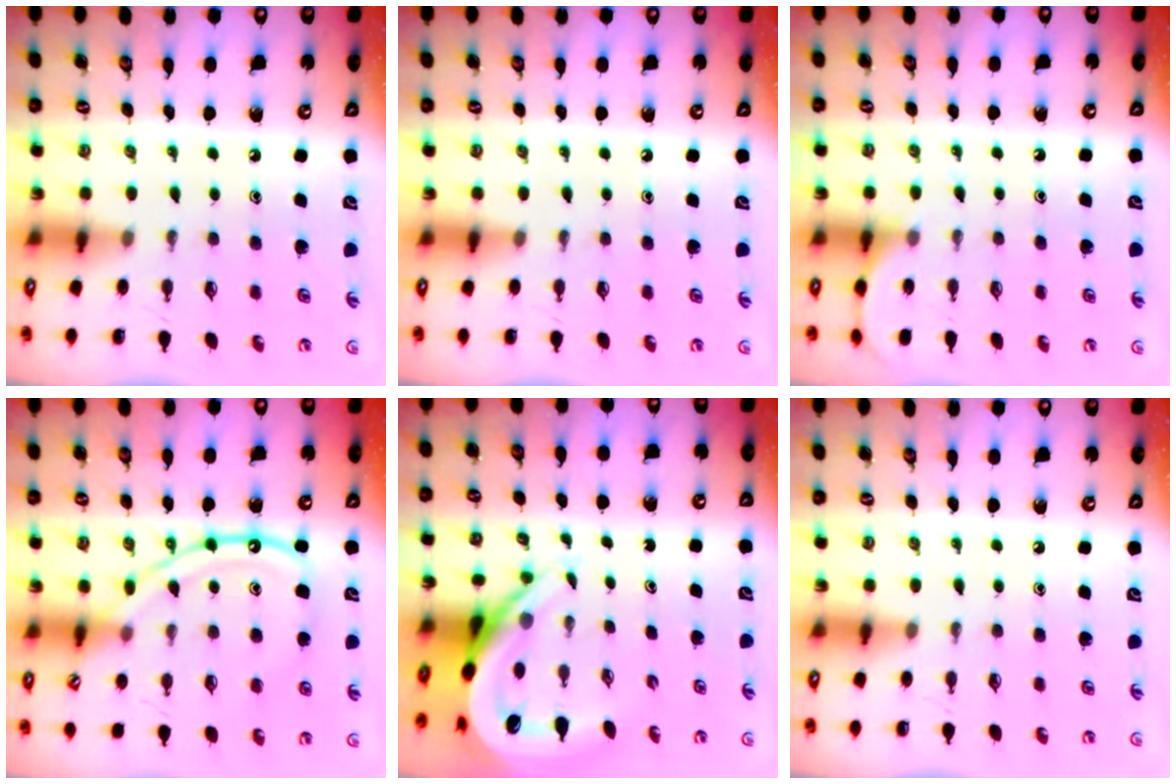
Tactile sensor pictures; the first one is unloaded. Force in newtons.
{"total": 0.0}
{"total": 5.4, "press": 5.4, "slide": 0.7}
{"total": 13.6, "press": 13.5, "slide": 1.1}
{"total": 6.8, "press": 6.8, "slide": 0.8}
{"total": 0.0}